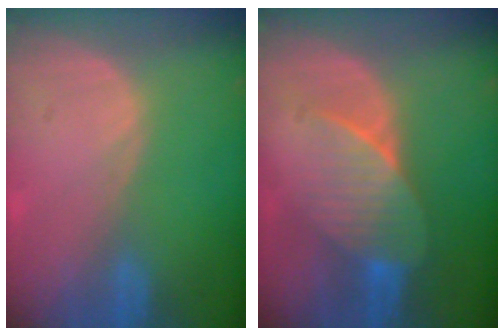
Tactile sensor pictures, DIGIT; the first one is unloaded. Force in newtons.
{"total": 7.2, "press": 6.6, "slide": 2.8}